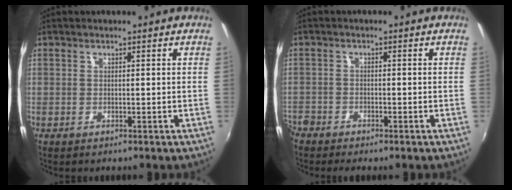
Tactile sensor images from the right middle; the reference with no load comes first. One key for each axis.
{"total": 4.3, "fx": -3.7, "fy": 2.0, "fz": 1.0, "tx": -0.041, "ty": -0.015, "tz": -0.075}